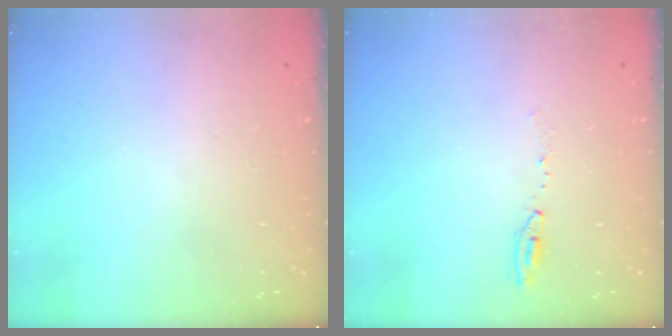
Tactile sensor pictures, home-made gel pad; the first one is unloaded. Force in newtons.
{"total": 5.7, "press": 5.7, "slide": 0.7}